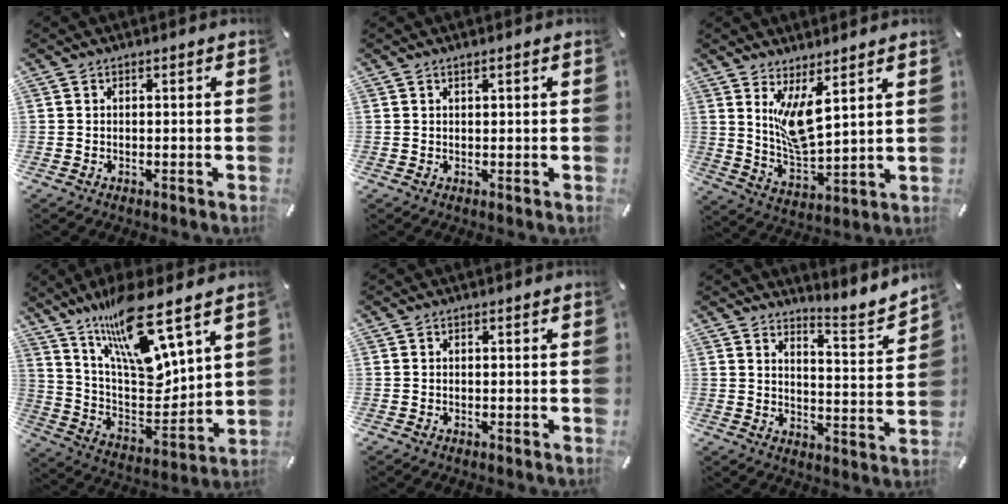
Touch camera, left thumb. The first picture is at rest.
{"total": 0.8, "force": [0.4, 0.2, 0.6], "torque": [-0.011, 0.000, 0.007]}
{"total": 10.6, "force": [5.2, 3.9, 8.3], "torque": [-0.168, -0.027, 0.093]}
{"total": 17.9, "force": [13.9, 4.5, 10.4], "torque": [-0.210, -0.107, 0.234]}
{"total": 0.0}
{"total": 6.1, "force": [5.6, 1.4, 1.9], "torque": [-0.025, -0.063, 0.090]}